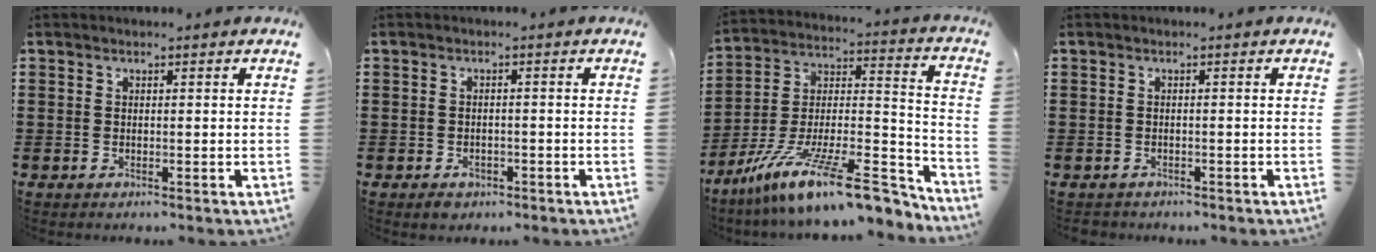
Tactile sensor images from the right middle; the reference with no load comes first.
{"total": 1.3, "force": [-0.9, 0.9, 0.6], "torque": [-0.014, -0.001, -0.018]}
{"total": 17.0, "force": [-12.1, 3.2, 11.5], "torque": [-0.205, 0.031, -0.207]}
{"total": 0.7, "force": [-0.7, 0.1, 0.0], "torque": [-0.002, -0.001, -0.014]}